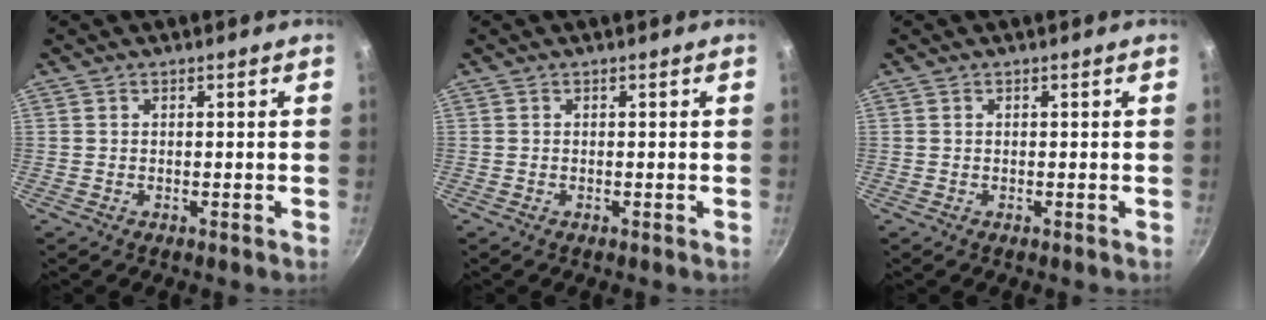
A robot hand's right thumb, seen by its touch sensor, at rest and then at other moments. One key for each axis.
{"total": 0.0}
{"total": 0.0}